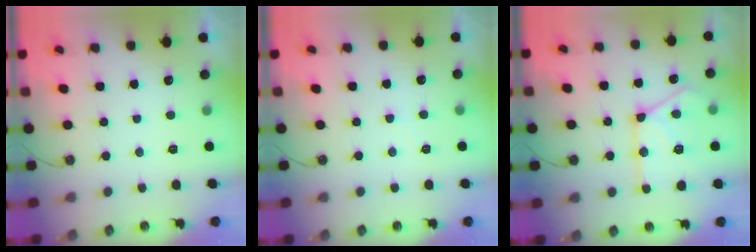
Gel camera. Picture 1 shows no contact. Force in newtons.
{"total": 4.7, "press": 4.6, "slide": 0.8}
{"total": 17.1, "press": 17.0, "slide": 1.4}